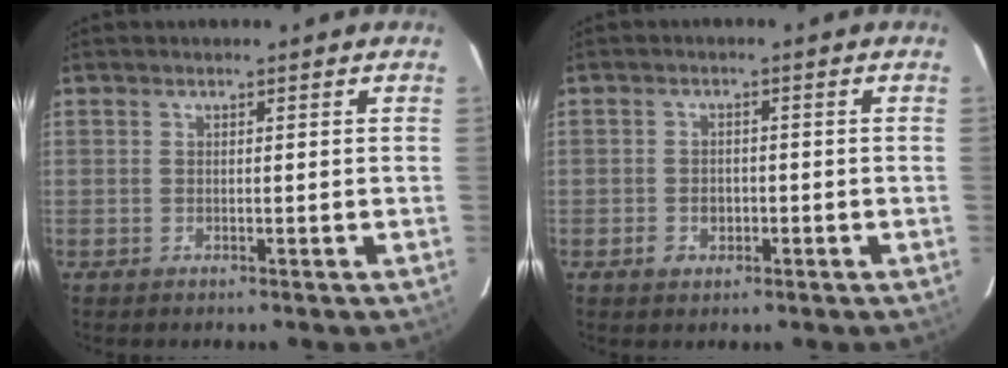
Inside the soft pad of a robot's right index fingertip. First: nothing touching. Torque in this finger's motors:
{"motor_torque": [0.02, -0.02, 0.01, 0.02]}